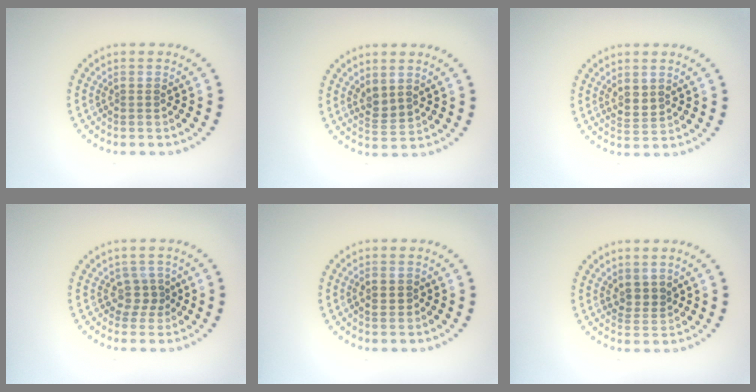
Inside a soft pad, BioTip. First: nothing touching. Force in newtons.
{"total": 1.9, "press": 1.6, "slide": 1.0}
{"total": 1.9, "press": 1.6, "slide": 1.1}
{"total": 1.9, "press": 1.3, "slide": 1.4}
{"total": 1.1, "press": 1.1, "slide": 0.2}
{"total": 1.9, "press": 1.4, "slide": 1.3}